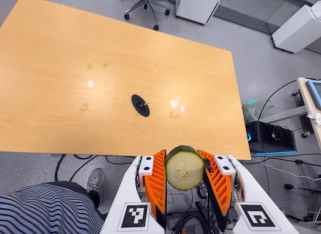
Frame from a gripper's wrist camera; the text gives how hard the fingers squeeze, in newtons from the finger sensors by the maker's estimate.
{"total": 9.8, "left": 8.7, "right": 10.9}